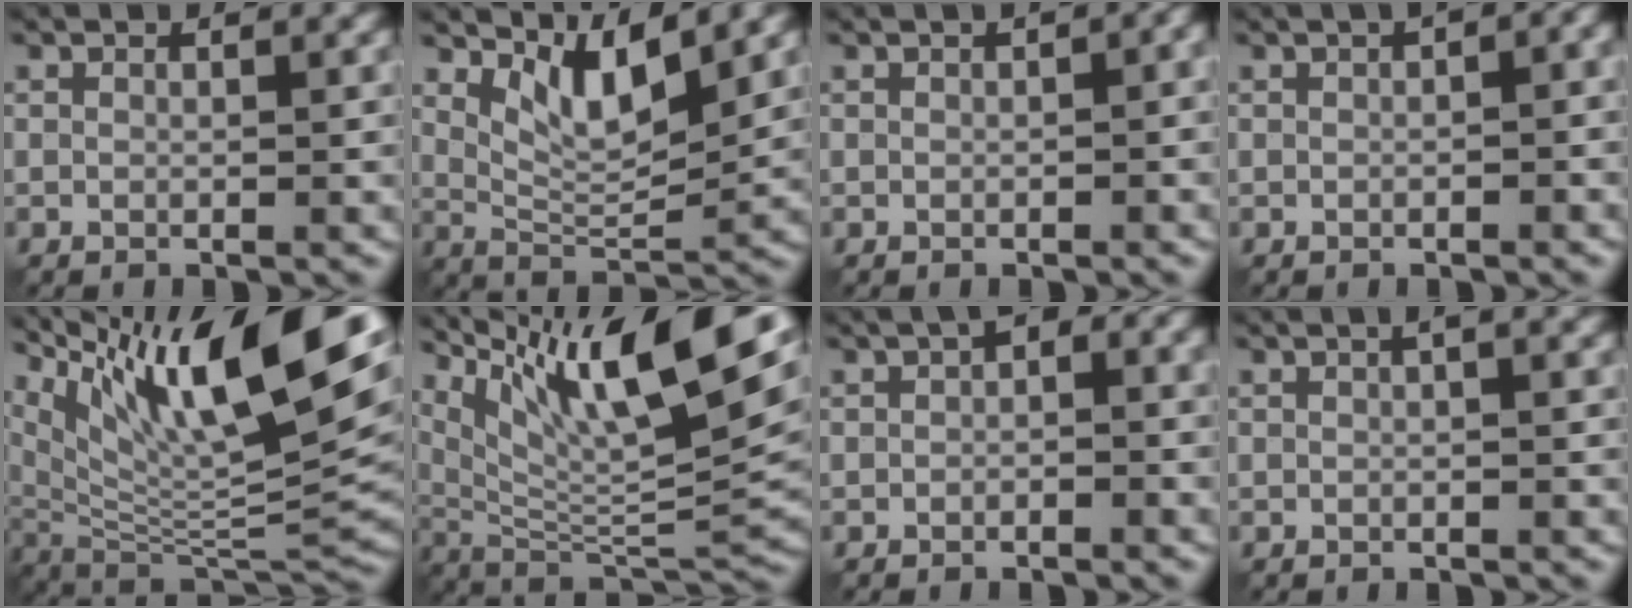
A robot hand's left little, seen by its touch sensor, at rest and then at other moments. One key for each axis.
{"total": 5.2, "fx": 2.4, "fy": 2.0, "fz": 4.2, "tx": -0.078, "ty": -0.012, "tz": 0.049}
{"total": 5.1, "fx": 1.2, "fy": 2.6, "fz": 4.2, "tx": -0.045, "ty": 0.020, "tz": 0.019}
{"total": 8.9, "fx": 2.2, "fy": 4.7, "fz": 7.3, "tx": -0.089, "ty": 0.036, "tz": 0.024}
{"total": 16.7, "fx": 7.8, "fy": 5.5, "fz": 13.7, "tx": -0.252, "ty": 0.031, "tz": 0.138}
{"total": 15.2, "fx": 7.7, "fy": 4.7, "fz": 12.3, "tx": -0.222, "ty": 0.028, "tz": 0.144}
{"total": 5.2, "fx": 0.9, "fy": 2.9, "fz": 4.2, "tx": -0.051, "ty": 0.015, "tz": 0.012}
{"total": 1.5, "fx": 0.3, "fy": 0.5, "fz": 1.4, "tx": -0.019, "ty": -0.002, "tz": 0.010}